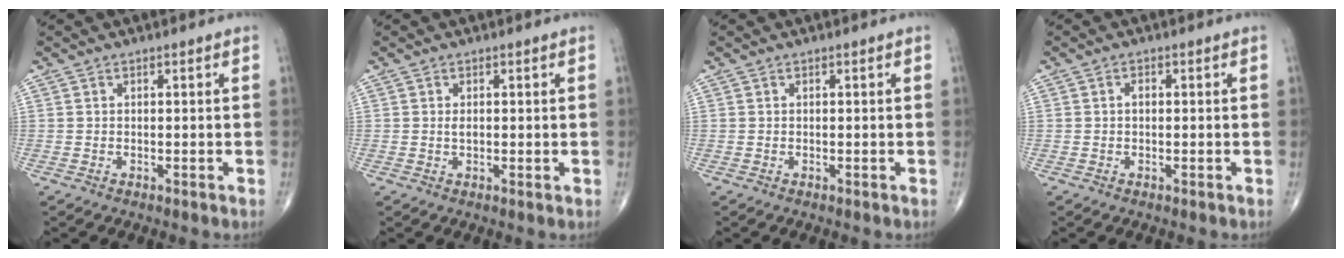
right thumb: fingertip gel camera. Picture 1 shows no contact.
{"total": 1.4, "force": [0.2, 0.7, 1.3], "torque": [-0.024, -0.003, 0.001]}
{"total": 0.0}
{"total": 1.0, "force": [0.0, 0.7, 0.8], "torque": [-0.007, 0.004, -0.004]}